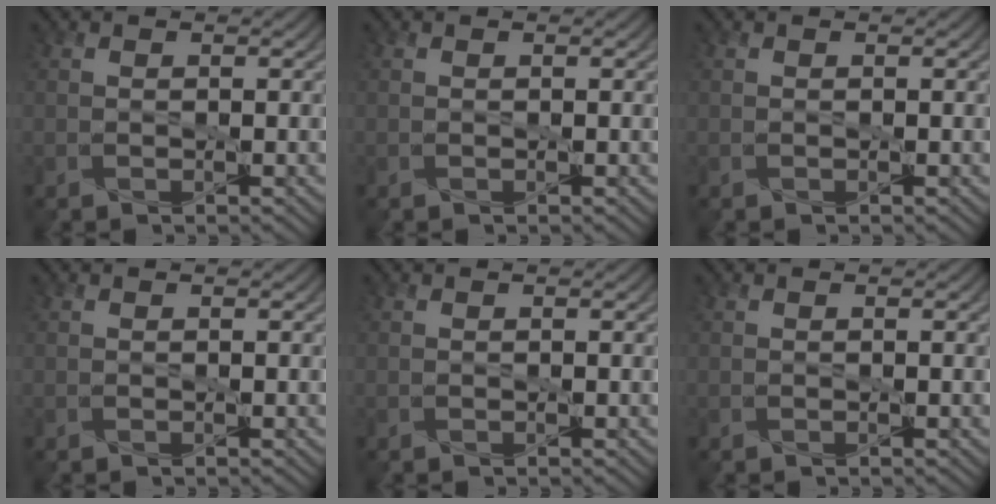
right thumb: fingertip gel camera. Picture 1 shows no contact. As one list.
[{"total": 0.0}, {"total": 0.0}, {"total": 0.0}, {"total": 0.0}, {"total": 0.0}]